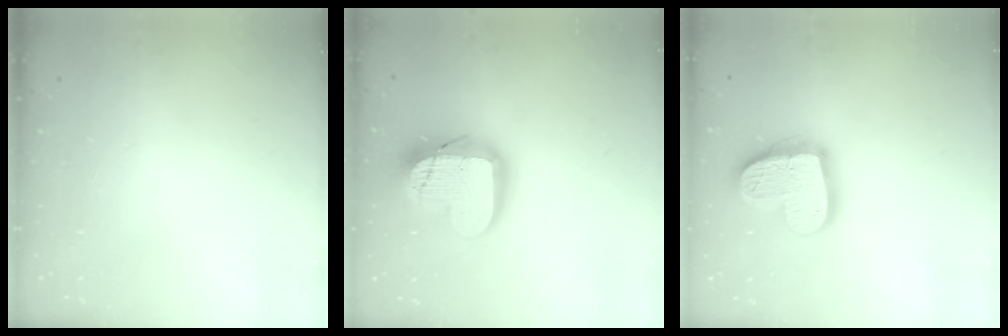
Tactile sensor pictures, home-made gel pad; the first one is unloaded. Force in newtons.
{"total": 20.6, "press": 20.6, "slide": 1.5}
{"total": 18.0, "press": 17.9, "slide": 1.3}